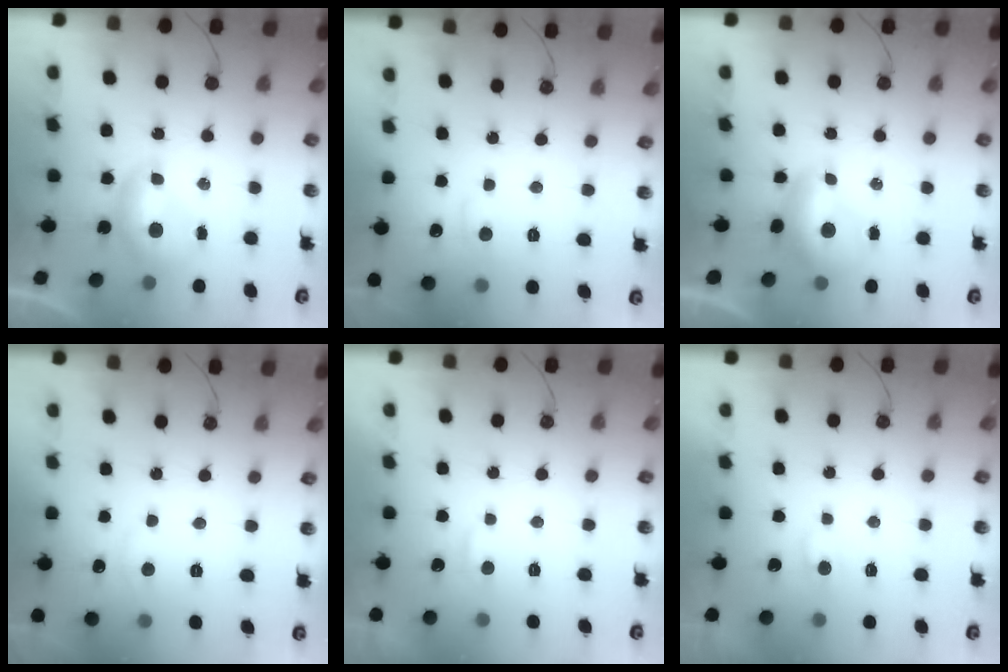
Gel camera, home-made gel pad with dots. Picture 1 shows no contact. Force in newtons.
{"total": 1.6, "press": 1.3, "slide": 0.8}
{"total": 0.5, "press": 0.1, "slide": 0.5}
{"total": 1.7, "press": 1.5, "slide": 0.7}
{"total": 2.0, "press": 2.0, "slide": 0.4}
{"total": 1.2, "press": 1.1, "slide": 0.6}